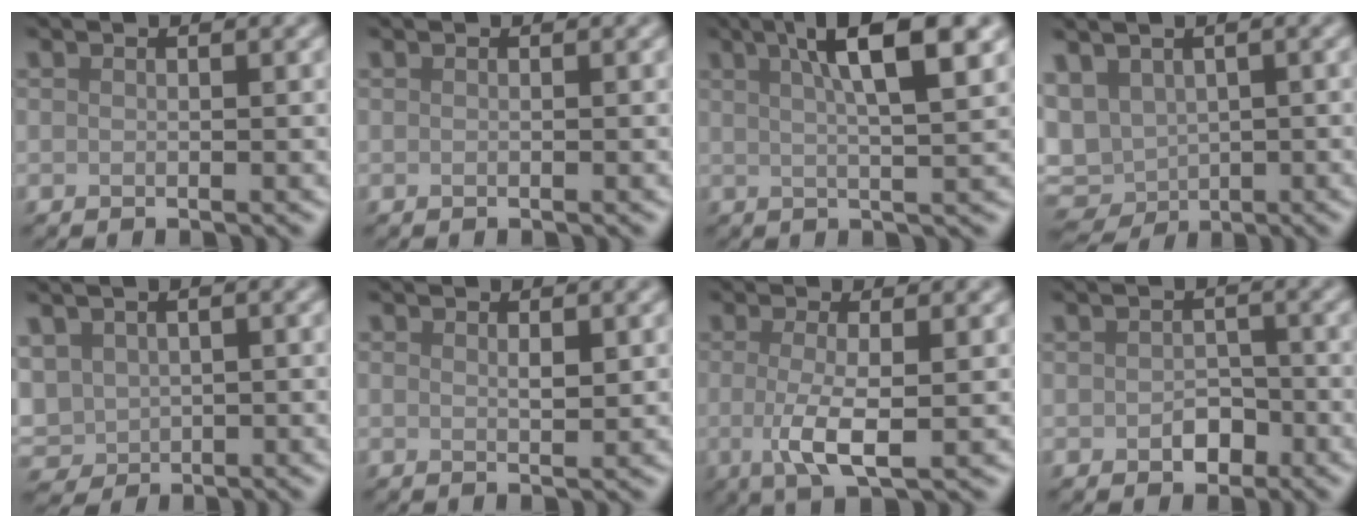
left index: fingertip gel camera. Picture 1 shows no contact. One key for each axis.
{"total": 0.0}
{"total": 7.7, "fx": 3.3, "fy": 1.9, "fz": 6.7, "tx": -0.078, "ty": 0.018, "tz": 0.040}
{"total": 5.5, "fx": -0.6, "fy": 3.9, "fz": 3.8, "tx": -0.059, "ty": -0.007, "tz": 0.008}
{"total": 3.7, "fx": 0.0, "fy": 2.9, "fz": 2.2, "tx": -0.047, "ty": -0.005, "tz": 0.004}
{"total": 1.0, "fx": 0.4, "fy": 0.3, "fz": 0.9, "tx": -0.015, "ty": -0.003, "tz": 0.007}
{"total": 4.2, "fx": -0.5, "fy": 1.1, "fz": 4.0, "tx": -0.079, "ty": -0.009, "tz": -0.011}
{"total": 2.2, "fx": -0.8, "fy": 1.6, "fz": 1.3, "tx": -0.021, "ty": -0.005, "tz": -0.014}